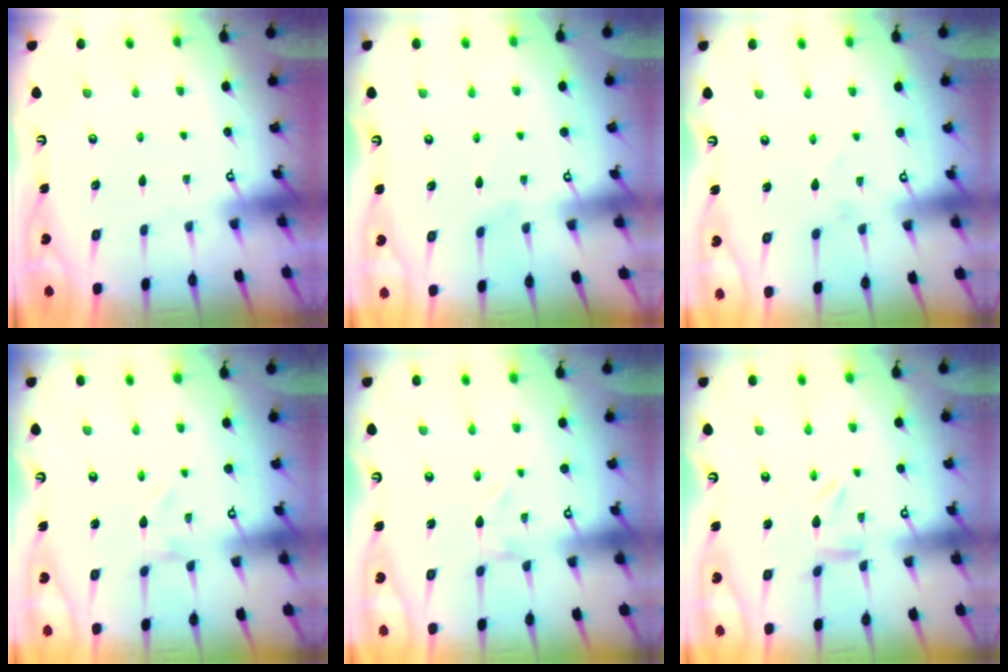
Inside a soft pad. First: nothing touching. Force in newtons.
{"total": 1.0, "press": 0.9, "slide": 0.4}
{"total": 0.6, "press": 0.6, "slide": 0.1}
{"total": 0.0}
{"total": 0.0}
{"total": 2.1, "press": 2.1, "slide": 0.2}